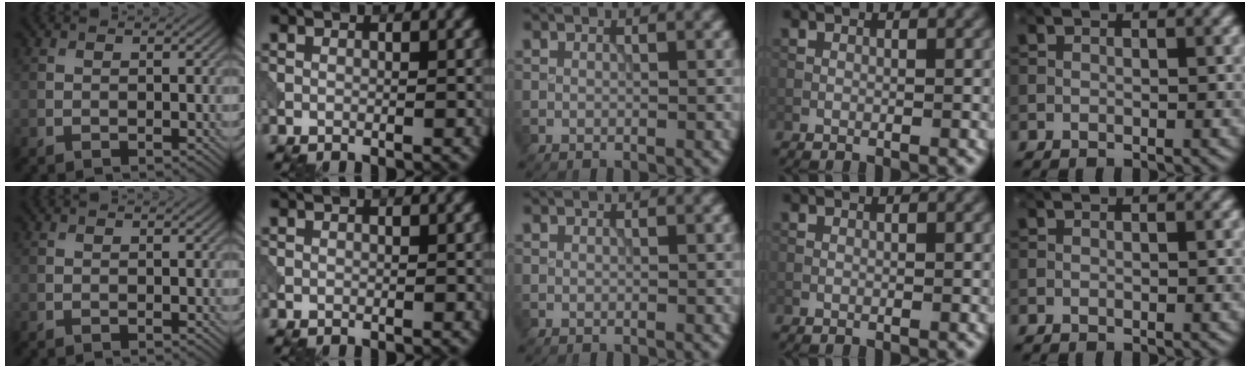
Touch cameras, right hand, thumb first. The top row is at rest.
{}